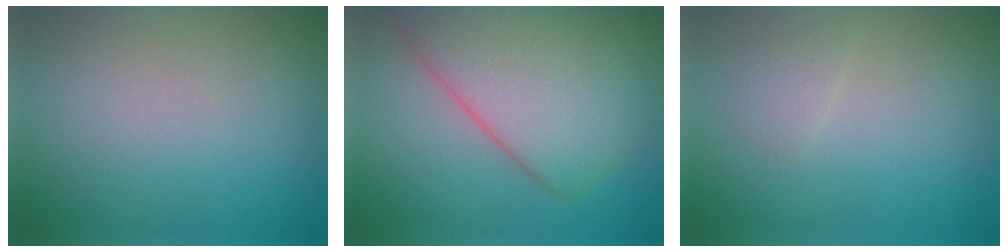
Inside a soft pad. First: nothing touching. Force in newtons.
{"total": 9.5, "press": 9.5, "slide": 0.3}
{"total": 1.1, "press": 1.1, "slide": 0.1}